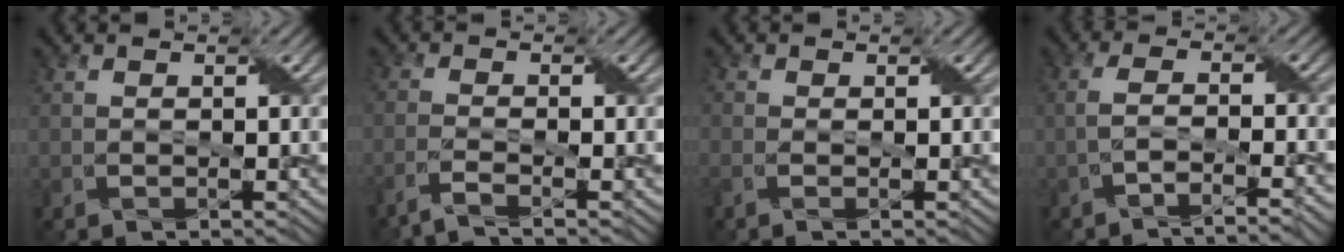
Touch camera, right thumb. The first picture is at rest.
{"total": 3.5, "force": [-2.5, 0.5, 2.3], "torque": [-0.035, 0.003, -0.064]}
{"total": 1.2, "force": [-0.4, 0.3, 1.0], "torque": [-0.018, 0.000, -0.012]}
{"total": 5.5, "force": [-3.2, 1.1, 4.4], "torque": [-0.069, 0.005, -0.062]}